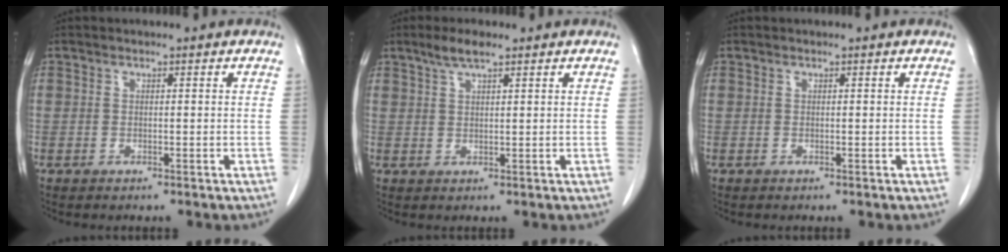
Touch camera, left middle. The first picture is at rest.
{"total": 3.3, "force": [2.3, -0.1, 2.4], "torque": [-0.059, 0.004, 0.048]}
{"total": 0.0}